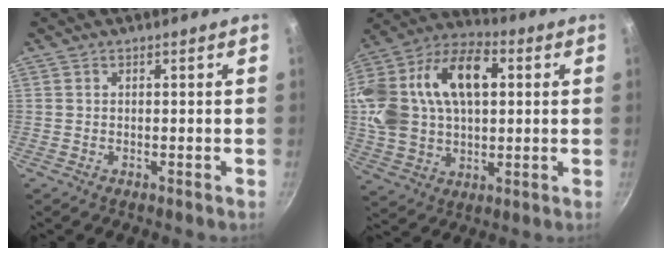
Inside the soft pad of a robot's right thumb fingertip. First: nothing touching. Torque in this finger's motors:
{"motor_torque": [2.46, 2.55, 2.07, 0.70, 0.19]}